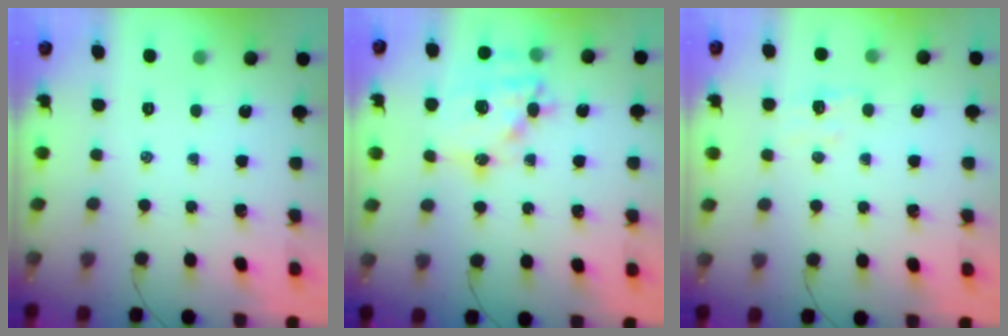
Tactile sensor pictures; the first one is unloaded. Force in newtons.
{"total": 17.7, "press": 17.4, "slide": 3.3}
{"total": 5.0, "press": 4.9, "slide": 0.9}